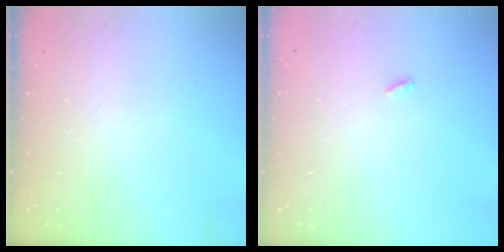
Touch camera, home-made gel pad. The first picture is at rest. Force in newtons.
{"total": 2.3, "press": 2.3, "slide": 0.2}